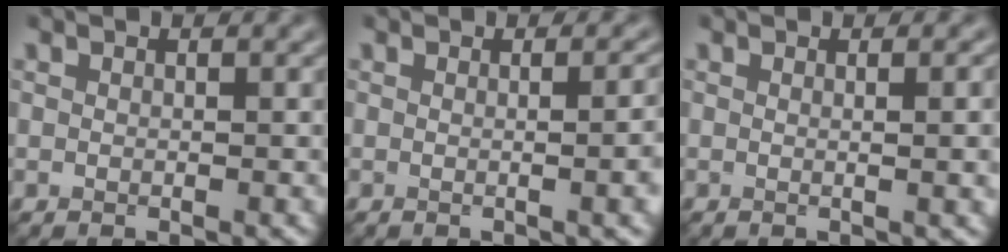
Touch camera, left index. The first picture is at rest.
{"total": 5.5, "force": [0.0, 2.3, 4.9], "torque": [-0.024, 0.013, -0.002]}
{"total": 4.2, "force": [0.3, 1.6, 3.8], "torque": [-0.021, 0.013, -0.003]}